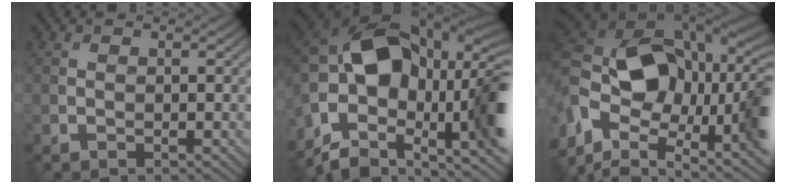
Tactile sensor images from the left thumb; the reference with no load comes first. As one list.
[{"total": 16.6, "force": [-2.8, 10.7, 12.3], "torque": [-0.223, -0.008, -0.045]}, {"total": 17.6, "force": [-0.9, 9.9, 14.5], "torque": [-0.270, -0.008, -0.013]}]